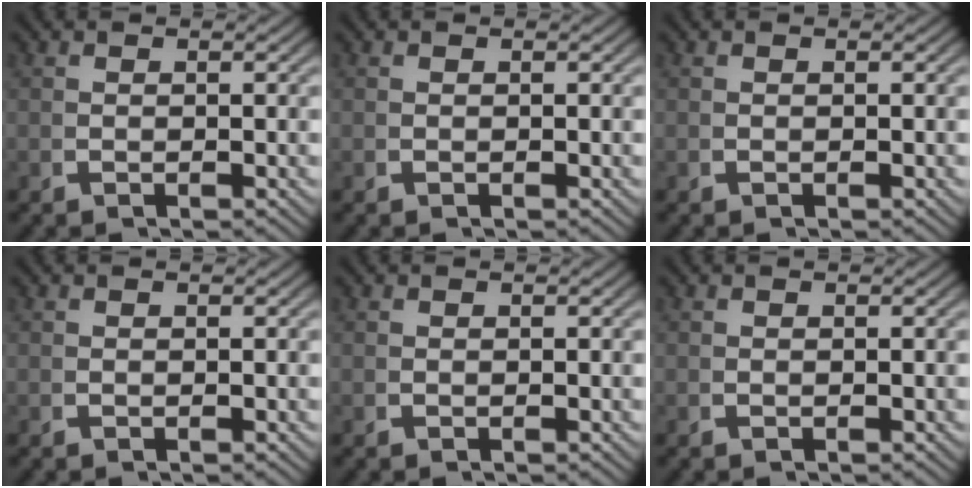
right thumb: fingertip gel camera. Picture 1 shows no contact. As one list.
[{"total": 0.0}, {"total": 0.0}, {"total": 0.0}, {"total": 0.0}, {"total": 0.0}]